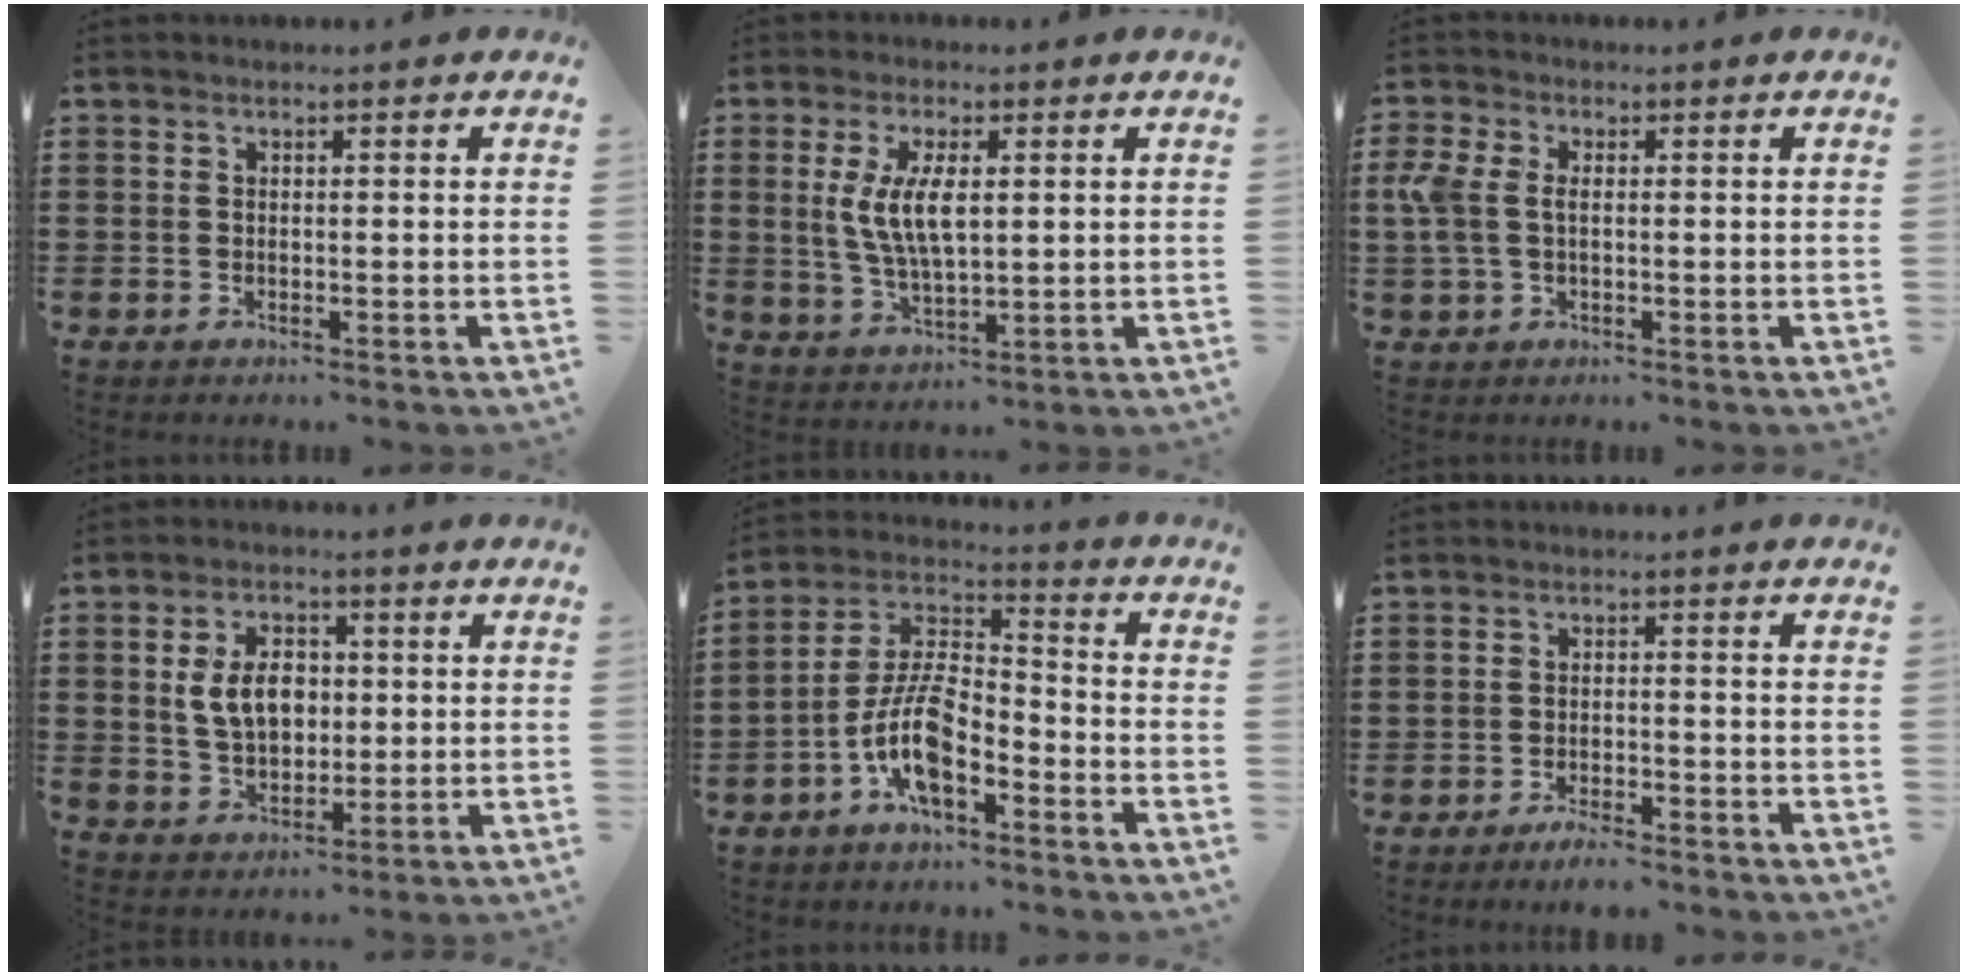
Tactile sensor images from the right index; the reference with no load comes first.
{"total": 7.3, "force": [1.1, 2.9, 6.6], "torque": [-0.137, 0.006, 0.017]}
{"total": 4.2, "force": [0.2, 2.7, 3.3], "torque": [-0.098, -0.003, -0.006]}
{"total": 7.2, "force": [0.8, 4.9, 5.2], "torque": [-0.110, 0.007, 0.004]}
{"total": 10.4, "force": [-4.8, 4.4, 8.0], "torque": [-0.195, -0.006, -0.098]}
{"total": 2.6, "force": [-2.4, 0.3, 0.8], "torque": [-0.017, 0.005, -0.047]}